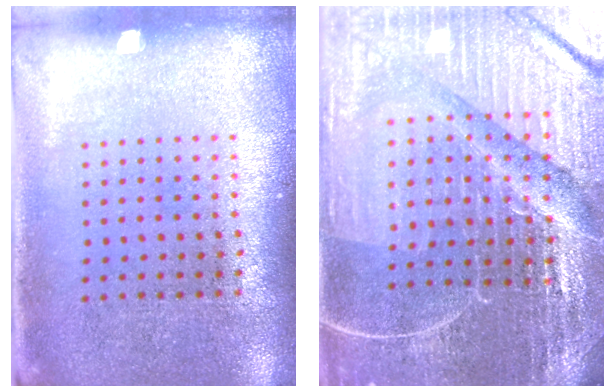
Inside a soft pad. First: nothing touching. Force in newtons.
{"total": 5.3, "press": 4.9, "slide": 1.9}